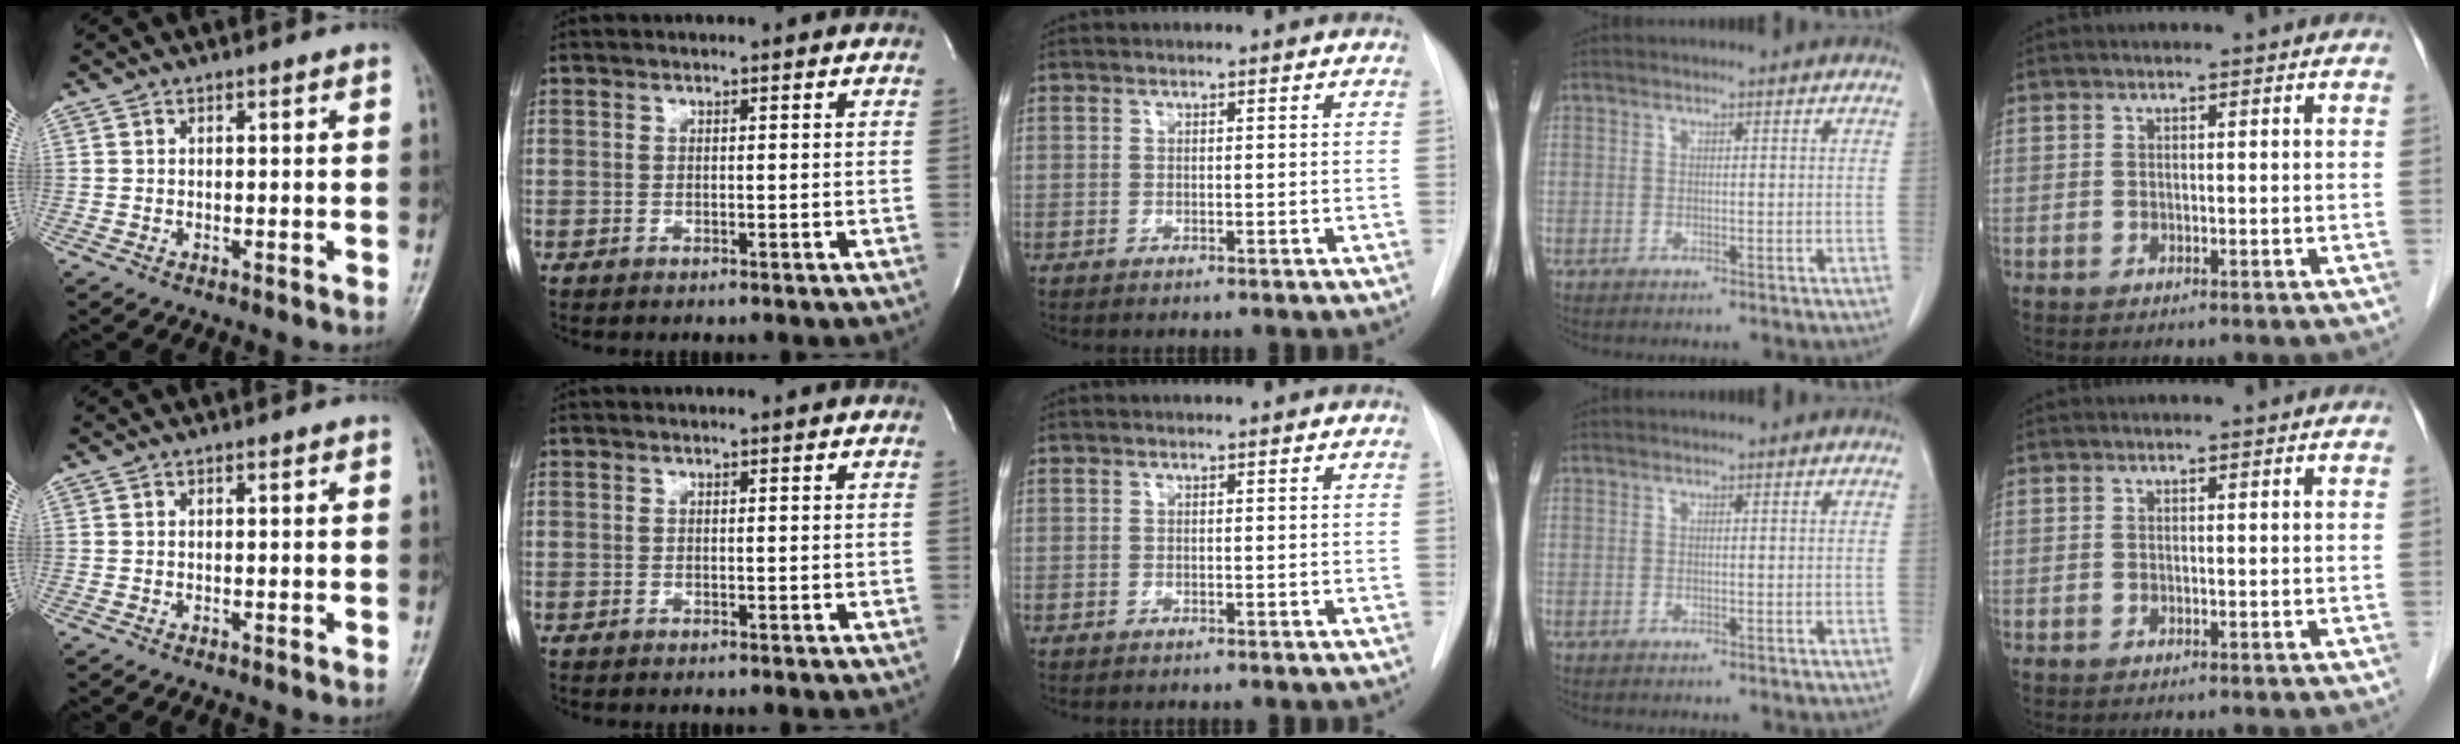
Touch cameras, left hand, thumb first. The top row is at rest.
{}